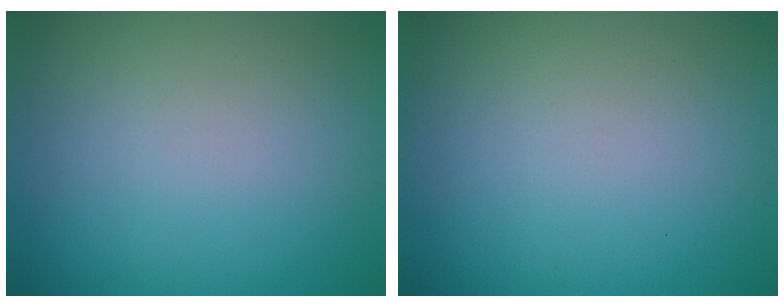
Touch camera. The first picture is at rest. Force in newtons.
{"total": 0.0}